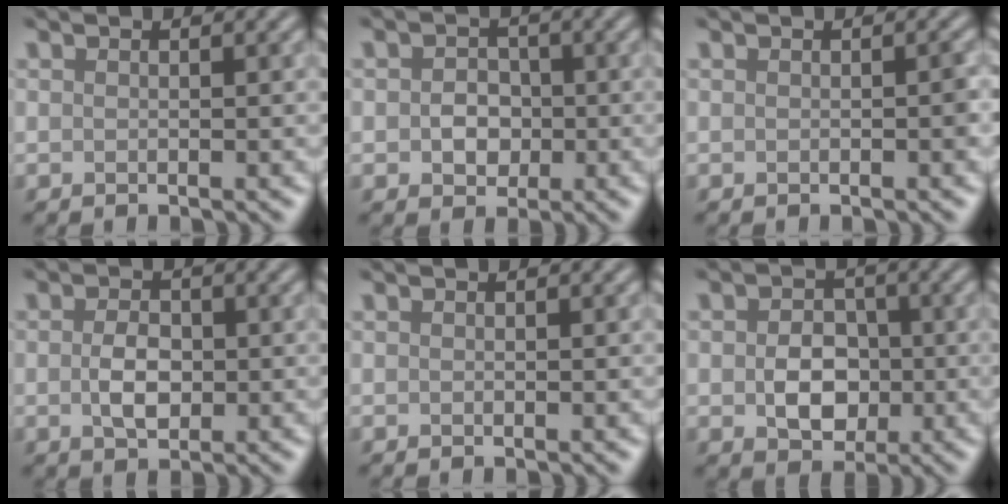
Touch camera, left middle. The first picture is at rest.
{"total": 2.7, "force": [-0.3, 2.2, 1.4], "torque": [-0.018, -0.002, -0.012]}
{"total": 0.5, "force": [-0.2, 0.0, 0.5], "torque": [-0.007, 0.004, -0.001]}
{"total": 3.0, "force": [-0.2, 1.9, 2.3], "torque": [-0.046, -0.002, -0.005]}
{"total": 0.0}
{"total": 4.3, "force": [-0.6, 3.3, 2.7], "torque": [-0.044, -0.004, -0.011]}